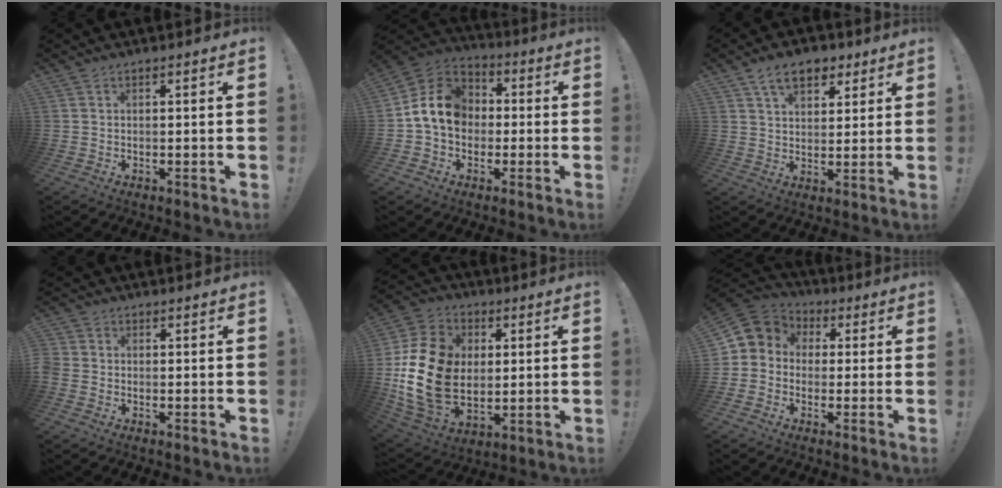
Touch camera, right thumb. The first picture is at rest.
{"total": 13.8, "force": [0.7, 11.2, 8.0], "torque": [-0.132, 0.016, 0.023]}
{"total": 10.2, "force": [5.7, 6.2, 5.8], "torque": [-0.078, -0.014, 0.104]}
{"total": 2.0, "force": [-1.0, 1.4, 0.9], "torque": [-0.020, 0.004, -0.020]}
{"total": 21.4, "force": [0.6, 16.3, 13.8], "torque": [-0.255, 0.009, 0.023]}
{"total": 5.8, "force": [-0.8, 5.6, 1.5], "torque": [-0.025, 0.008, -0.011]}